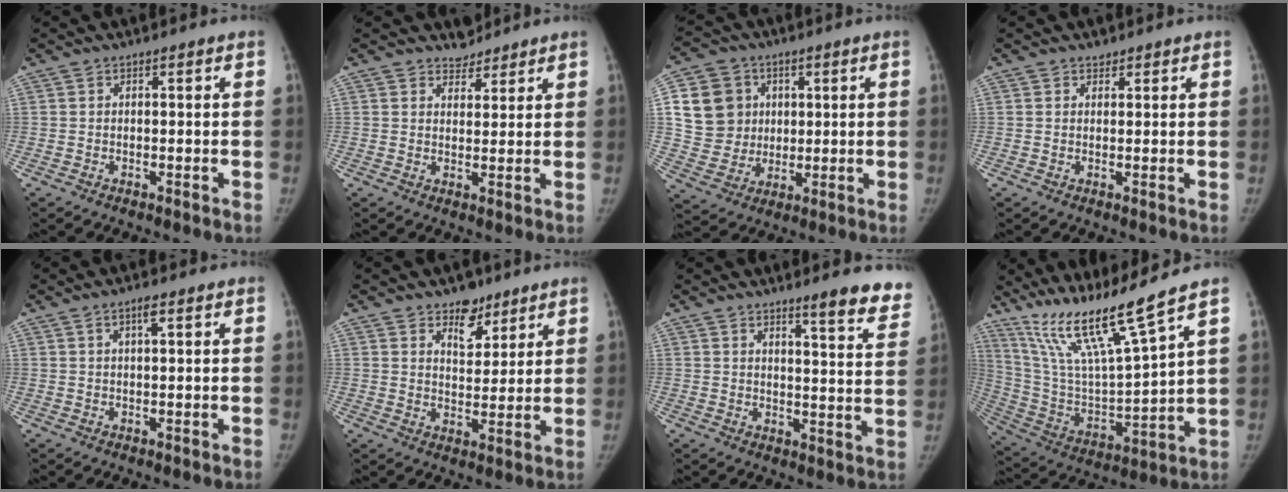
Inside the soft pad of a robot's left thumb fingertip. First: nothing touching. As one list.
[{"total": 3.1, "force": [2.6, 1.6, -0.3], "torque": [0.028, -0.020, 0.034]}, {"total": 13.1, "force": [2.9, 11.8, 4.8], "torque": [-0.066, 0.001, 0.057]}, {"total": 1.1, "force": [0.8, 0.8, -0.1], "torque": [0.013, -0.005, 0.005]}, {"total": 2.0, "force": [1.0, 0.3, 1.7], "torque": [-0.032, 0.002, 0.017]}, {"total": 6.7, "force": [4.7, 3.8, 2.9], "torque": [-0.013, -0.032, 0.075]}, {"total": 10.6, "force": [8.2, 1.7, 6.4], "torque": [-0.051, -0.054, 0.091]}, {"total": 17.5, "force": [13.3, 0.1, 11.3], "torque": [-0.198, -0.073, 0.260]}]